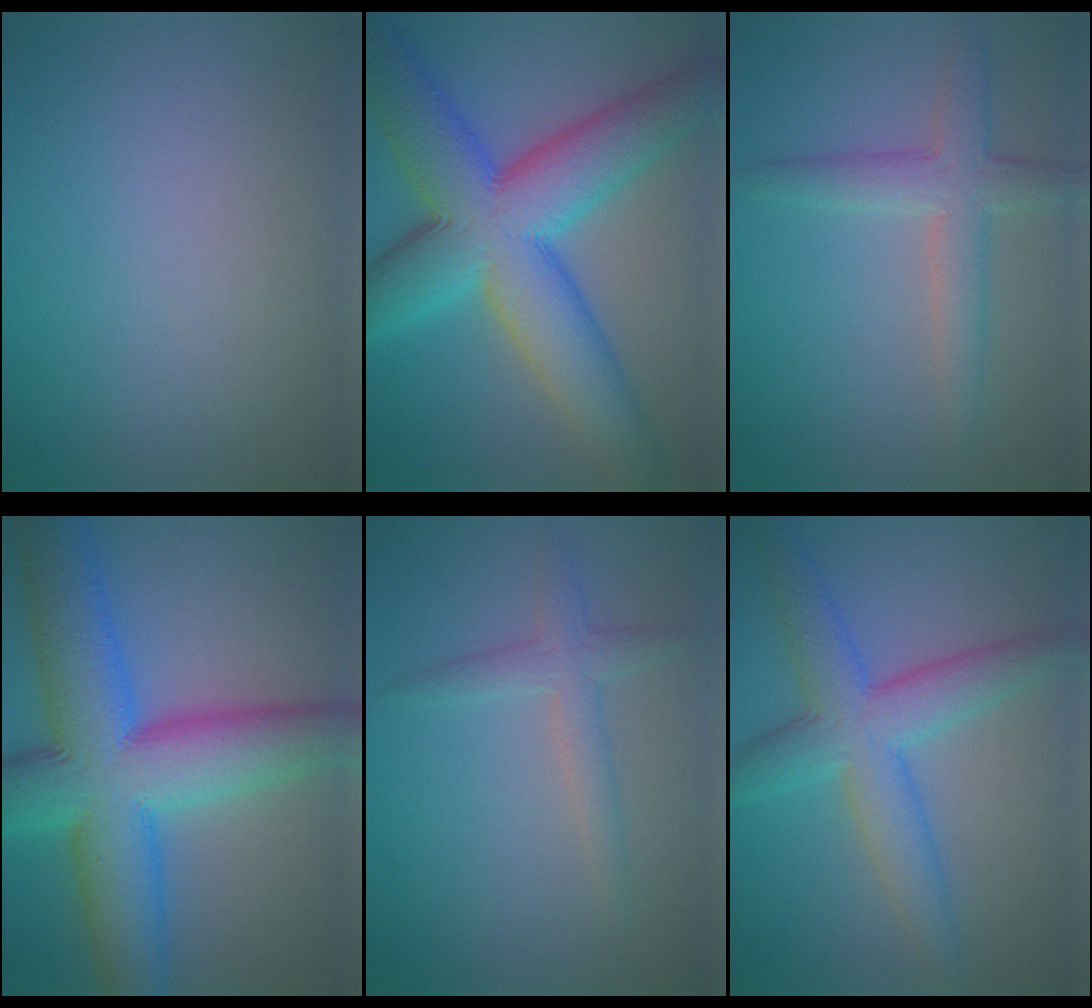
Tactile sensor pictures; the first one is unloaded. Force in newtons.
{"total": 13.3, "press": 13.3, "slide": 0.4}
{"total": 3.9, "press": 3.9, "slide": 0.1}
{"total": 14.0, "press": 14.0, "slide": 0.2}
{"total": 2.5, "press": 2.5, "slide": 0.1}
{"total": 6.6, "press": 6.6, "slide": 0.1}